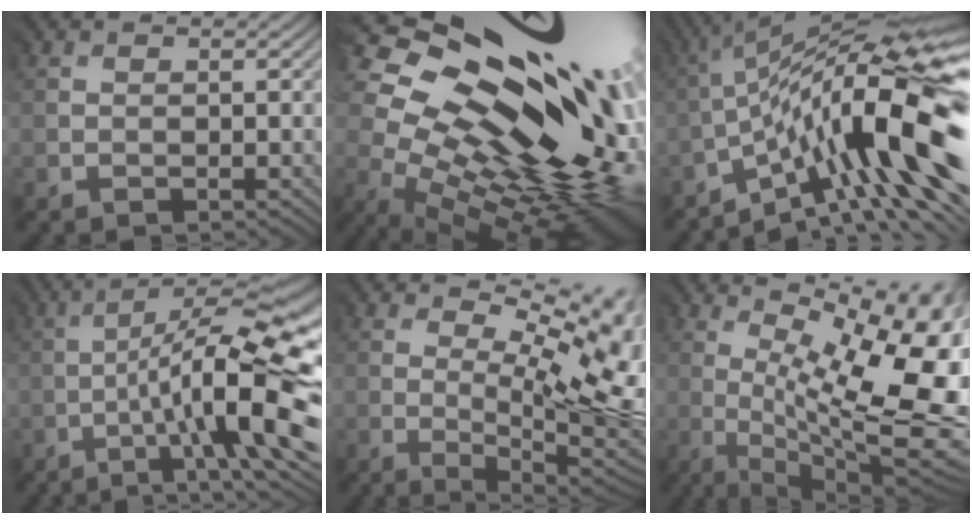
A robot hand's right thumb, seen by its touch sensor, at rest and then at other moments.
{"total": 19.4, "force": [4.8, 11.0, 15.3], "torque": [-0.274, 0.024, 0.083]}
{"total": 16.5, "force": [-5.1, 4.1, 15.1], "torque": [-0.230, 0.023, -0.086]}
{"total": 17.0, "force": [-3.7, 4.4, 16.0], "torque": [-0.220, -0.006, -0.045]}
{"total": 15.1, "force": [3.4, 6.4, 13.3], "torque": [-0.195, 0.018, 0.072]}
{"total": 18.4, "force": [1.4, 6.5, 17.2], "torque": [-0.231, 0.007, 0.045]}